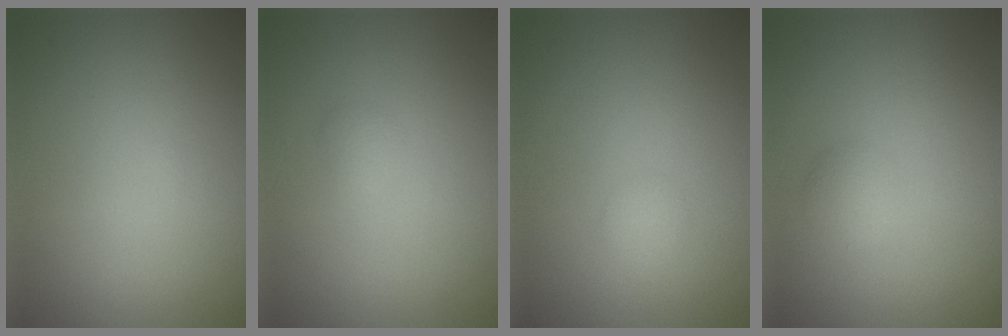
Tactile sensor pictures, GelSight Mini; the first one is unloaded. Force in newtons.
{"total": 0.9, "press": 0.9, "slide": 0.0}
{"total": 1.0, "press": 1.0, "slide": 0.1}
{"total": 1.3, "press": 1.3, "slide": 0.0}